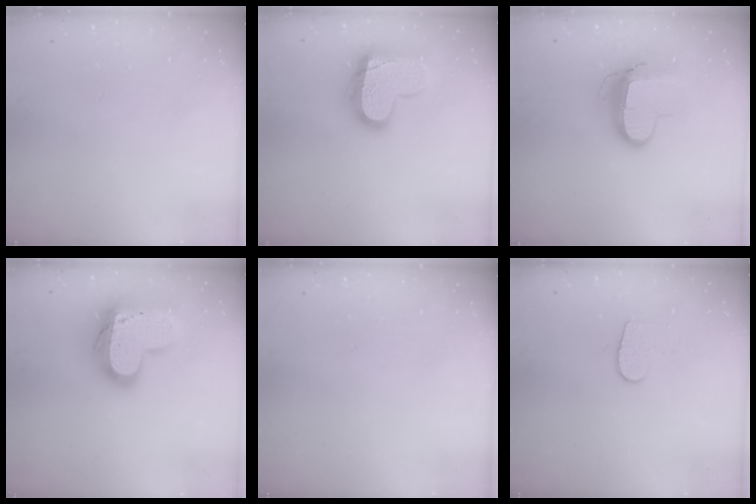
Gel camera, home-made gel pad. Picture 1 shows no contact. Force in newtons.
{"total": 15.7, "press": 15.6, "slide": 1.1}
{"total": 11.4, "press": 11.3, "slide": 0.9}
{"total": 19.8, "press": 19.7, "slide": 1.5}
{"total": 0.0}
{"total": 6.3, "press": 6.3, "slide": 0.4}